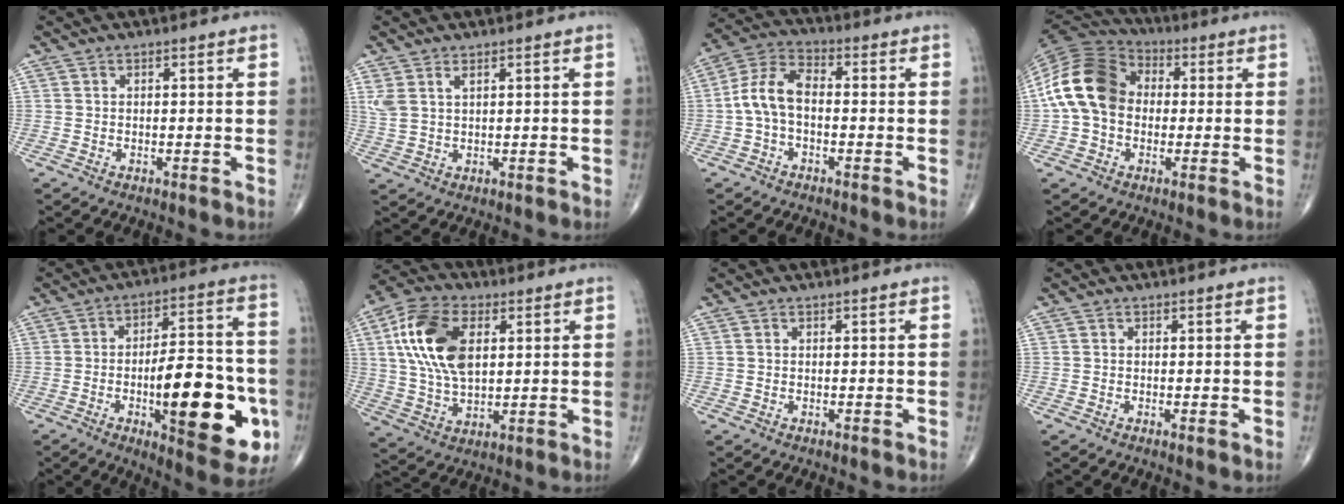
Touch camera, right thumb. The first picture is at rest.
{"total": 3.4, "force": [1.8, 1.5, 2.5], "torque": [-0.063, 0.003, 0.046]}
{"total": 8.2, "force": [-1.0, 4.7, 6.7], "torque": [-0.132, 0.031, -0.030]}
{"total": 15.0, "force": [0.3, 11.4, 9.8], "torque": [-0.184, 0.035, -0.006]}
{"total": 22.8, "force": [-6.0, 8.2, 20.4], "torque": [-0.254, 0.018, -0.070]}
{"total": 15.7, "force": [3.9, 9.0, 12.3], "torque": [-0.232, 0.001, 0.072]}
{"total": 0.0}
{"total": 0.6, "force": [-0.1, 0.1, 0.6], "torque": [-0.015, -0.004, -0.003]}